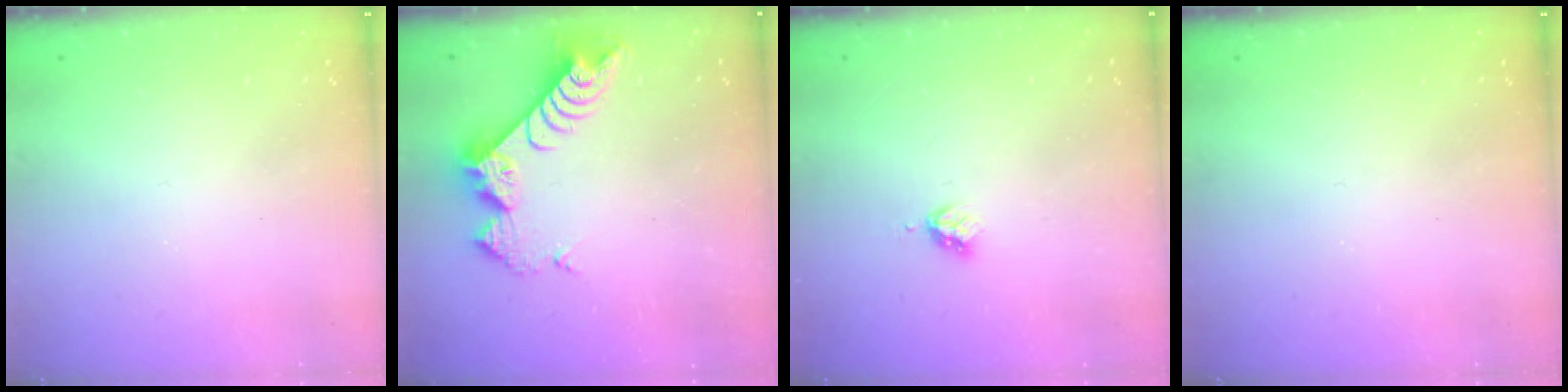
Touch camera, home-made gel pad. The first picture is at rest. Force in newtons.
{"total": 9.4, "press": 9.4, "slide": 0.7}
{"total": 2.9, "press": 2.8, "slide": 0.4}
{"total": 0.0}